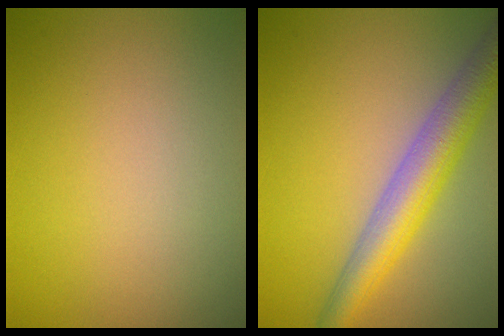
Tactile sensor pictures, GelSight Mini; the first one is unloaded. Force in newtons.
{"total": 5.6, "press": 5.6, "slide": 0.1}